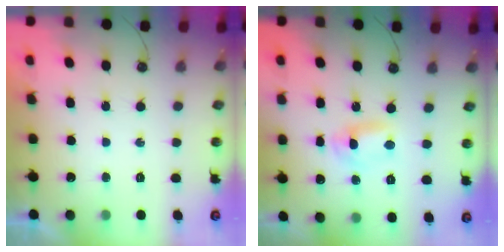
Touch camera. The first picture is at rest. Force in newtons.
{"total": 2.1, "press": 1.7, "slide": 1.2}